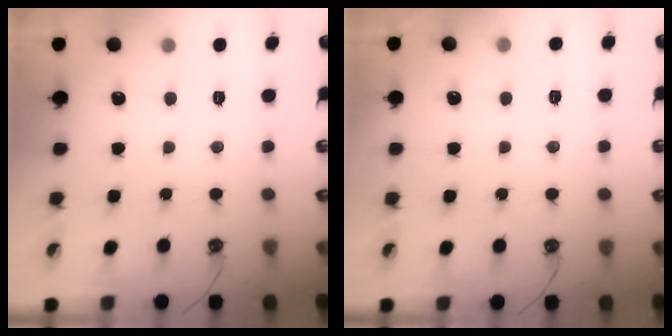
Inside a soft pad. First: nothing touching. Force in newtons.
{"total": 2.7, "press": 2.7, "slide": 0.3}